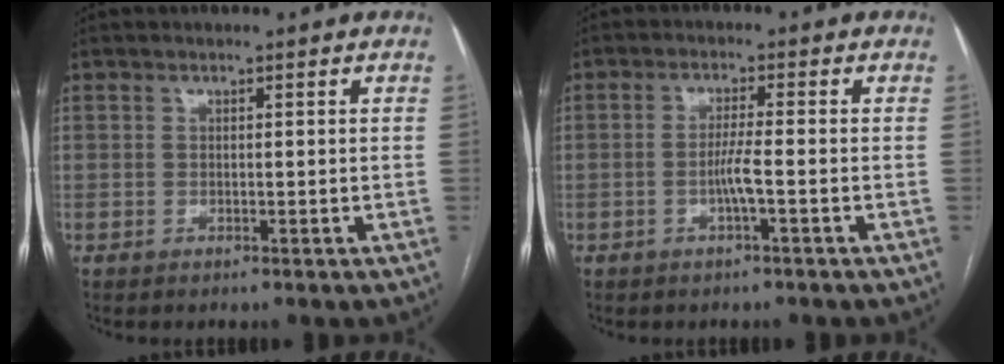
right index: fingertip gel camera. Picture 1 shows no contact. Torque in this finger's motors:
{"motor_torque": [0.12, 0.08, -0.02, 0.02]}